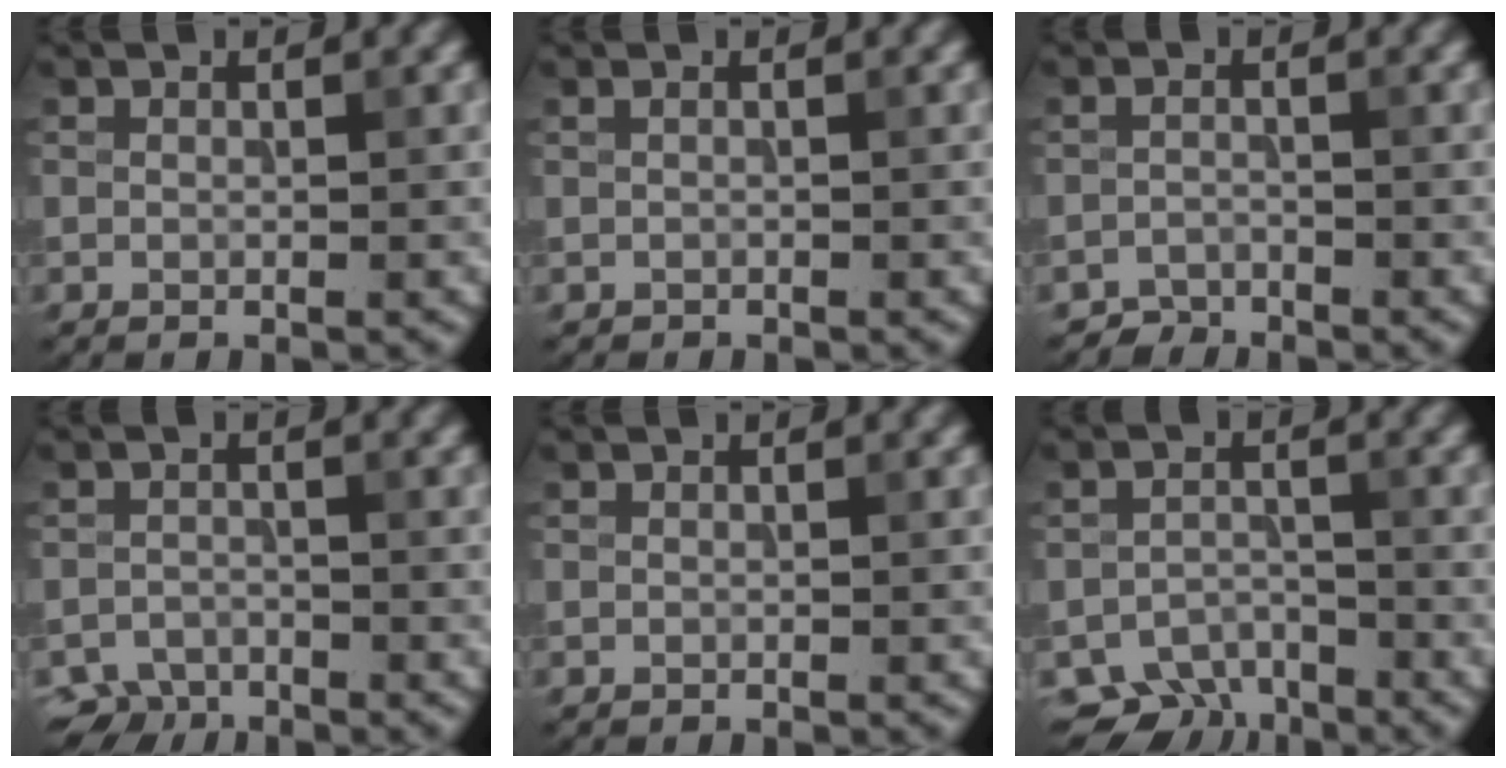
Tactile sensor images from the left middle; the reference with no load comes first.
{"total": 0.0}
{"total": 1.7, "force": [-1.6, 0.3, -0.1], "torque": [0.006, 0.004, -0.033]}
{"total": 2.8, "force": [-2.5, 1.2, 0.4], "torque": [-0.004, -0.003, -0.046]}
{"total": 0.0}
{"total": 5.4, "force": [-4.6, 2.4, 1.5], "torque": [-0.018, -0.013, -0.075]}